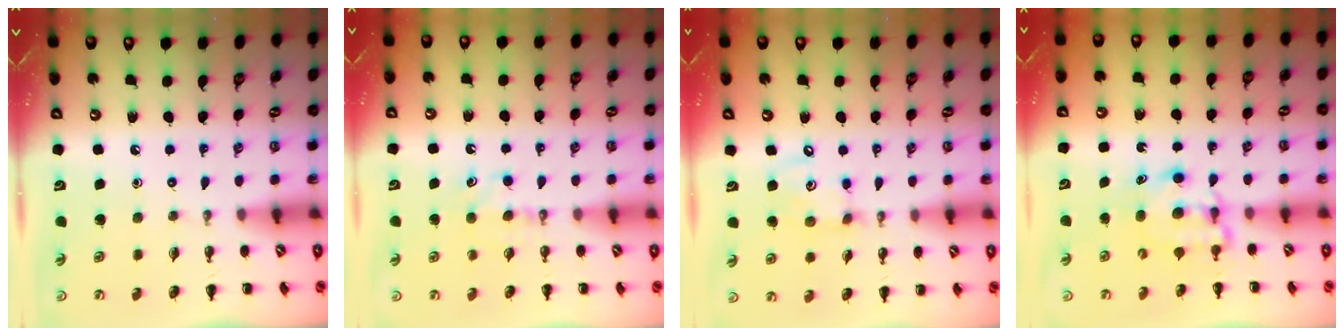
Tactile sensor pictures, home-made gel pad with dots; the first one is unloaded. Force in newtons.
{"total": 4.6, "press": 4.5, "slide": 1.2}
{"total": 6.8, "press": 6.7, "slide": 1.2}
{"total": 5.4, "press": 5.3, "slide": 0.6}